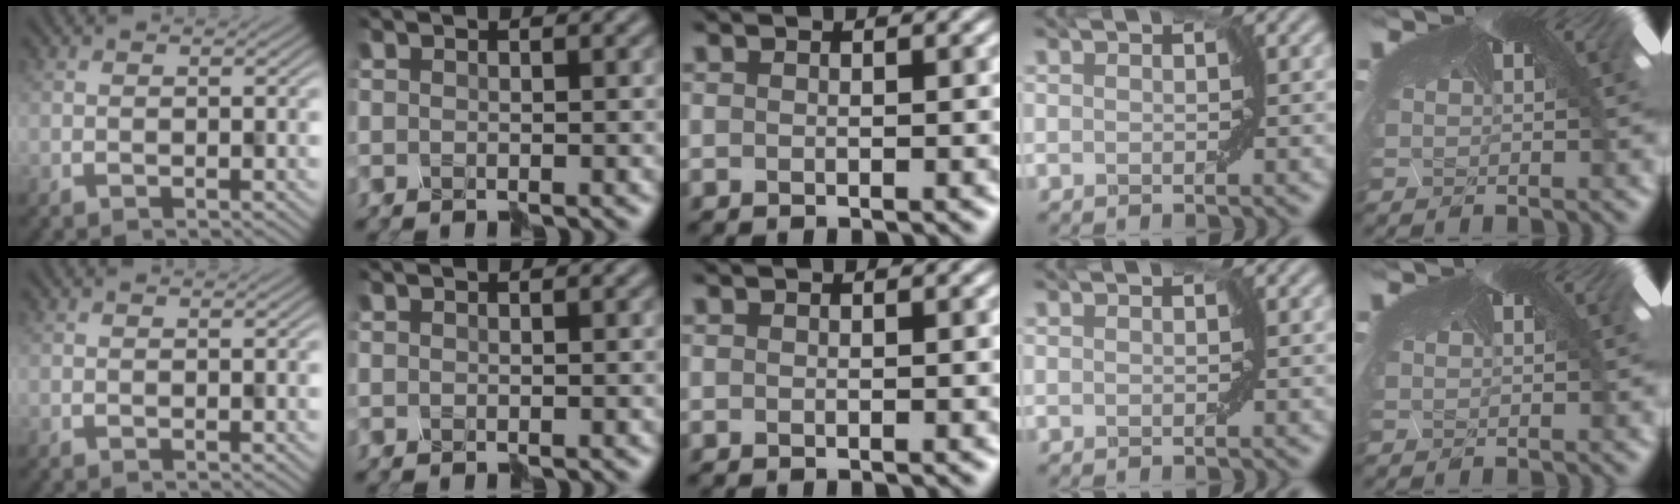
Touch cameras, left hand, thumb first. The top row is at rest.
{}